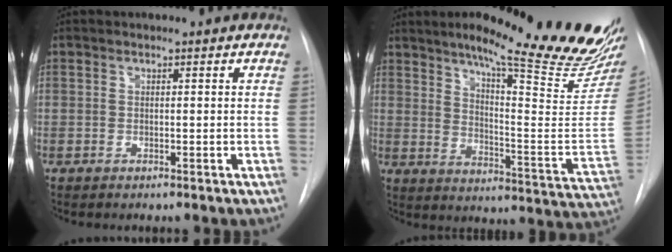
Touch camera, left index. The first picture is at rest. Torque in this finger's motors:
{"motor_torque": [1.03, -1.10, 0.25, 0.08]}